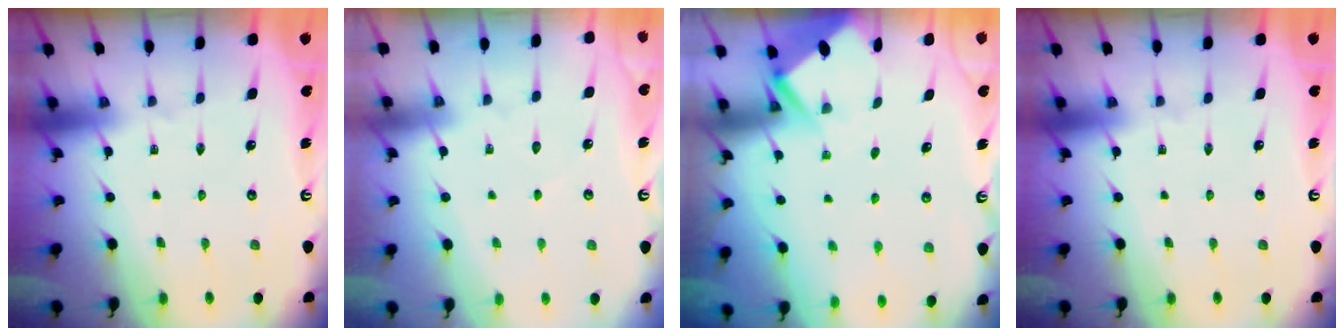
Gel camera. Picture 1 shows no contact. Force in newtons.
{"total": 2.3, "press": 2.3, "slide": 0.3}
{"total": 2.7, "press": 2.7, "slide": 0.3}
{"total": 0.0}